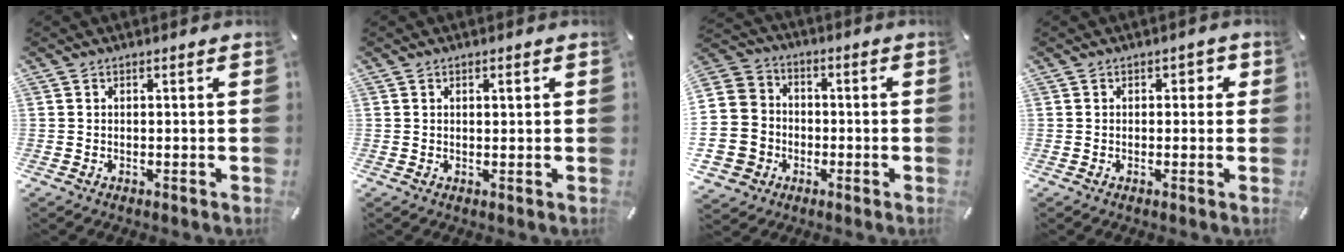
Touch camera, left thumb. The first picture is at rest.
{"total": 0.9, "force": [0.4, 0.5, 0.7], "torque": [-0.013, 0.003, 0.007]}
{"total": 12.4, "force": [-2.6, 11.7, 3.4], "torque": [-0.094, 0.025, -0.046]}
{"total": 1.6, "force": [-0.1, 1.3, 0.9], "torque": [-0.002, 0.003, -0.009]}